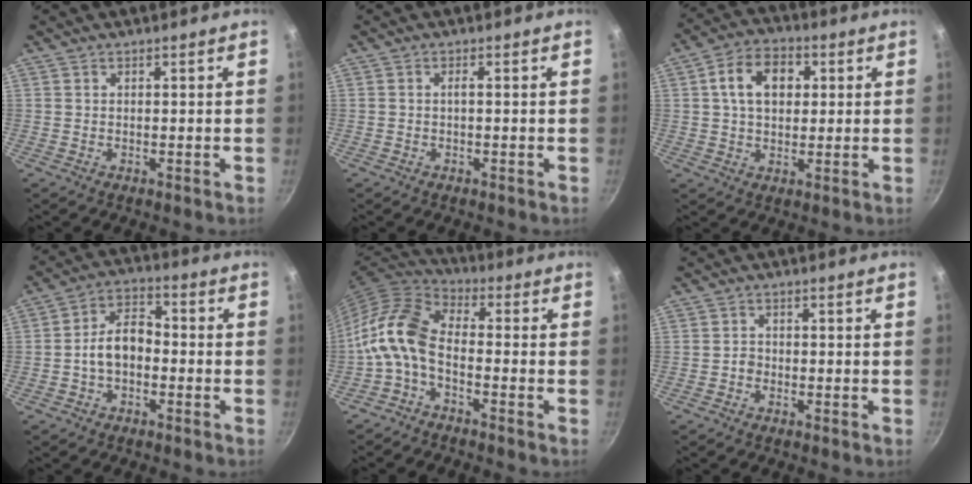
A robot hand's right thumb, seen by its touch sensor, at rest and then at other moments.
{"total": 0.9, "force": [-0.2, 0.2, 0.8], "torque": [-0.022, 0.006, -0.004]}
{"total": 10.4, "force": [2.4, 7.2, 7.1], "torque": [-0.095, 0.012, 0.029]}
{"total": 8.1, "force": [-1.7, 5.3, 5.9], "torque": [-0.080, 0.037, -0.041]}
{"total": 10.7, "force": [-3.0, 5.9, 8.4], "torque": [-0.171, 0.043, -0.080]}
{"total": 1.3, "force": [-0.6, 1.1, 0.5], "torque": [-0.002, 0.008, -0.010]}